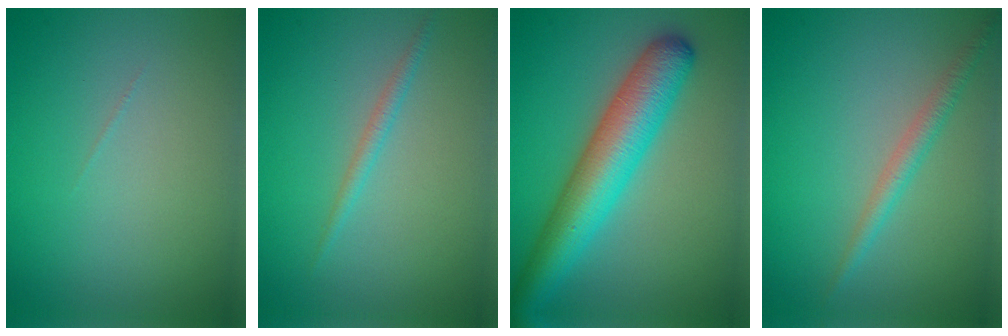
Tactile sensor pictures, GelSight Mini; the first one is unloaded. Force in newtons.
{"total": 1.2, "press": 1.2, "slide": 0.1}
{"total": 7.8, "press": 7.8, "slide": 0.3}
{"total": 2.0, "press": 2.0, "slide": 0.1}